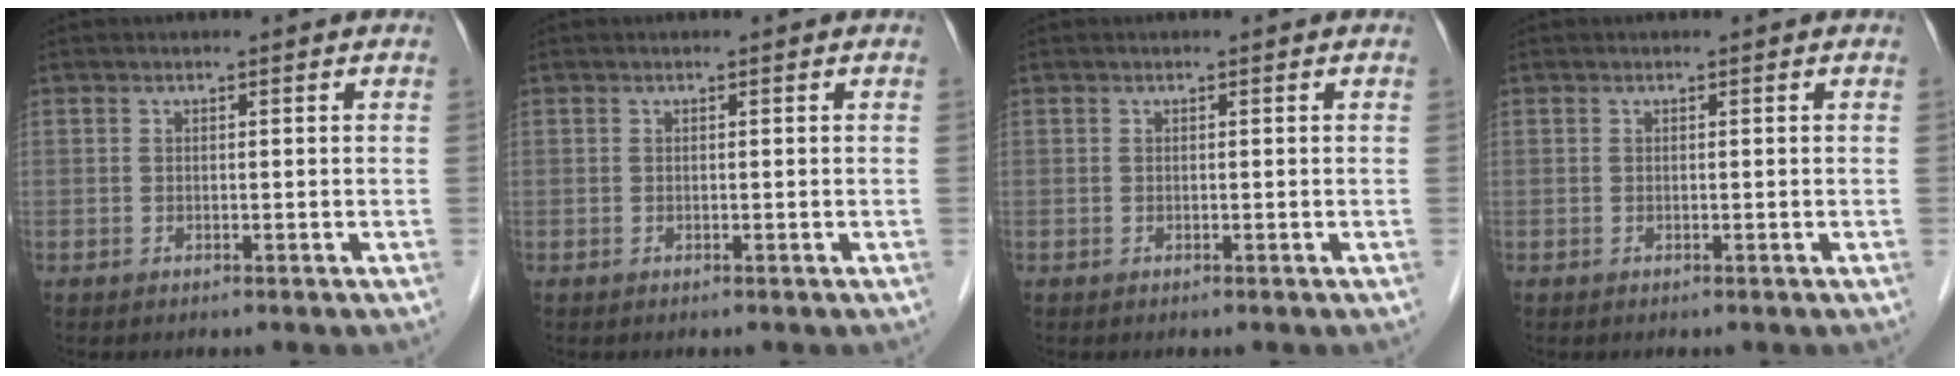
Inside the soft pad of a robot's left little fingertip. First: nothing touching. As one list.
[{"total": 0.0}, {"total": 0.0}, {"total": 0.0}]